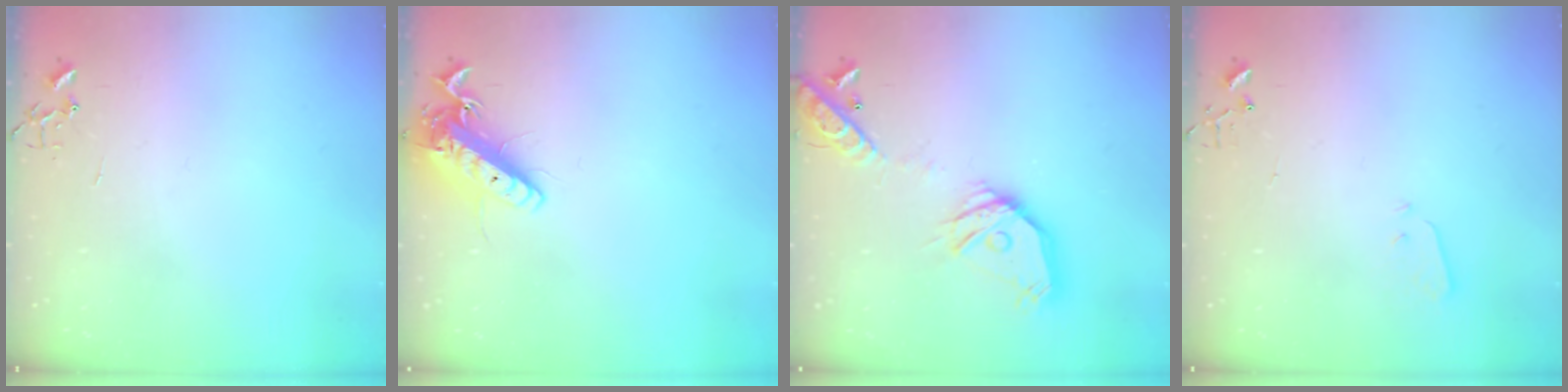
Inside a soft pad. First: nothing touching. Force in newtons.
{"total": 14.0, "press": 13.7, "slide": 2.6}
{"total": 18.8, "press": 18.6, "slide": 3.0}
{"total": 2.2, "press": 2.1, "slide": 0.3}